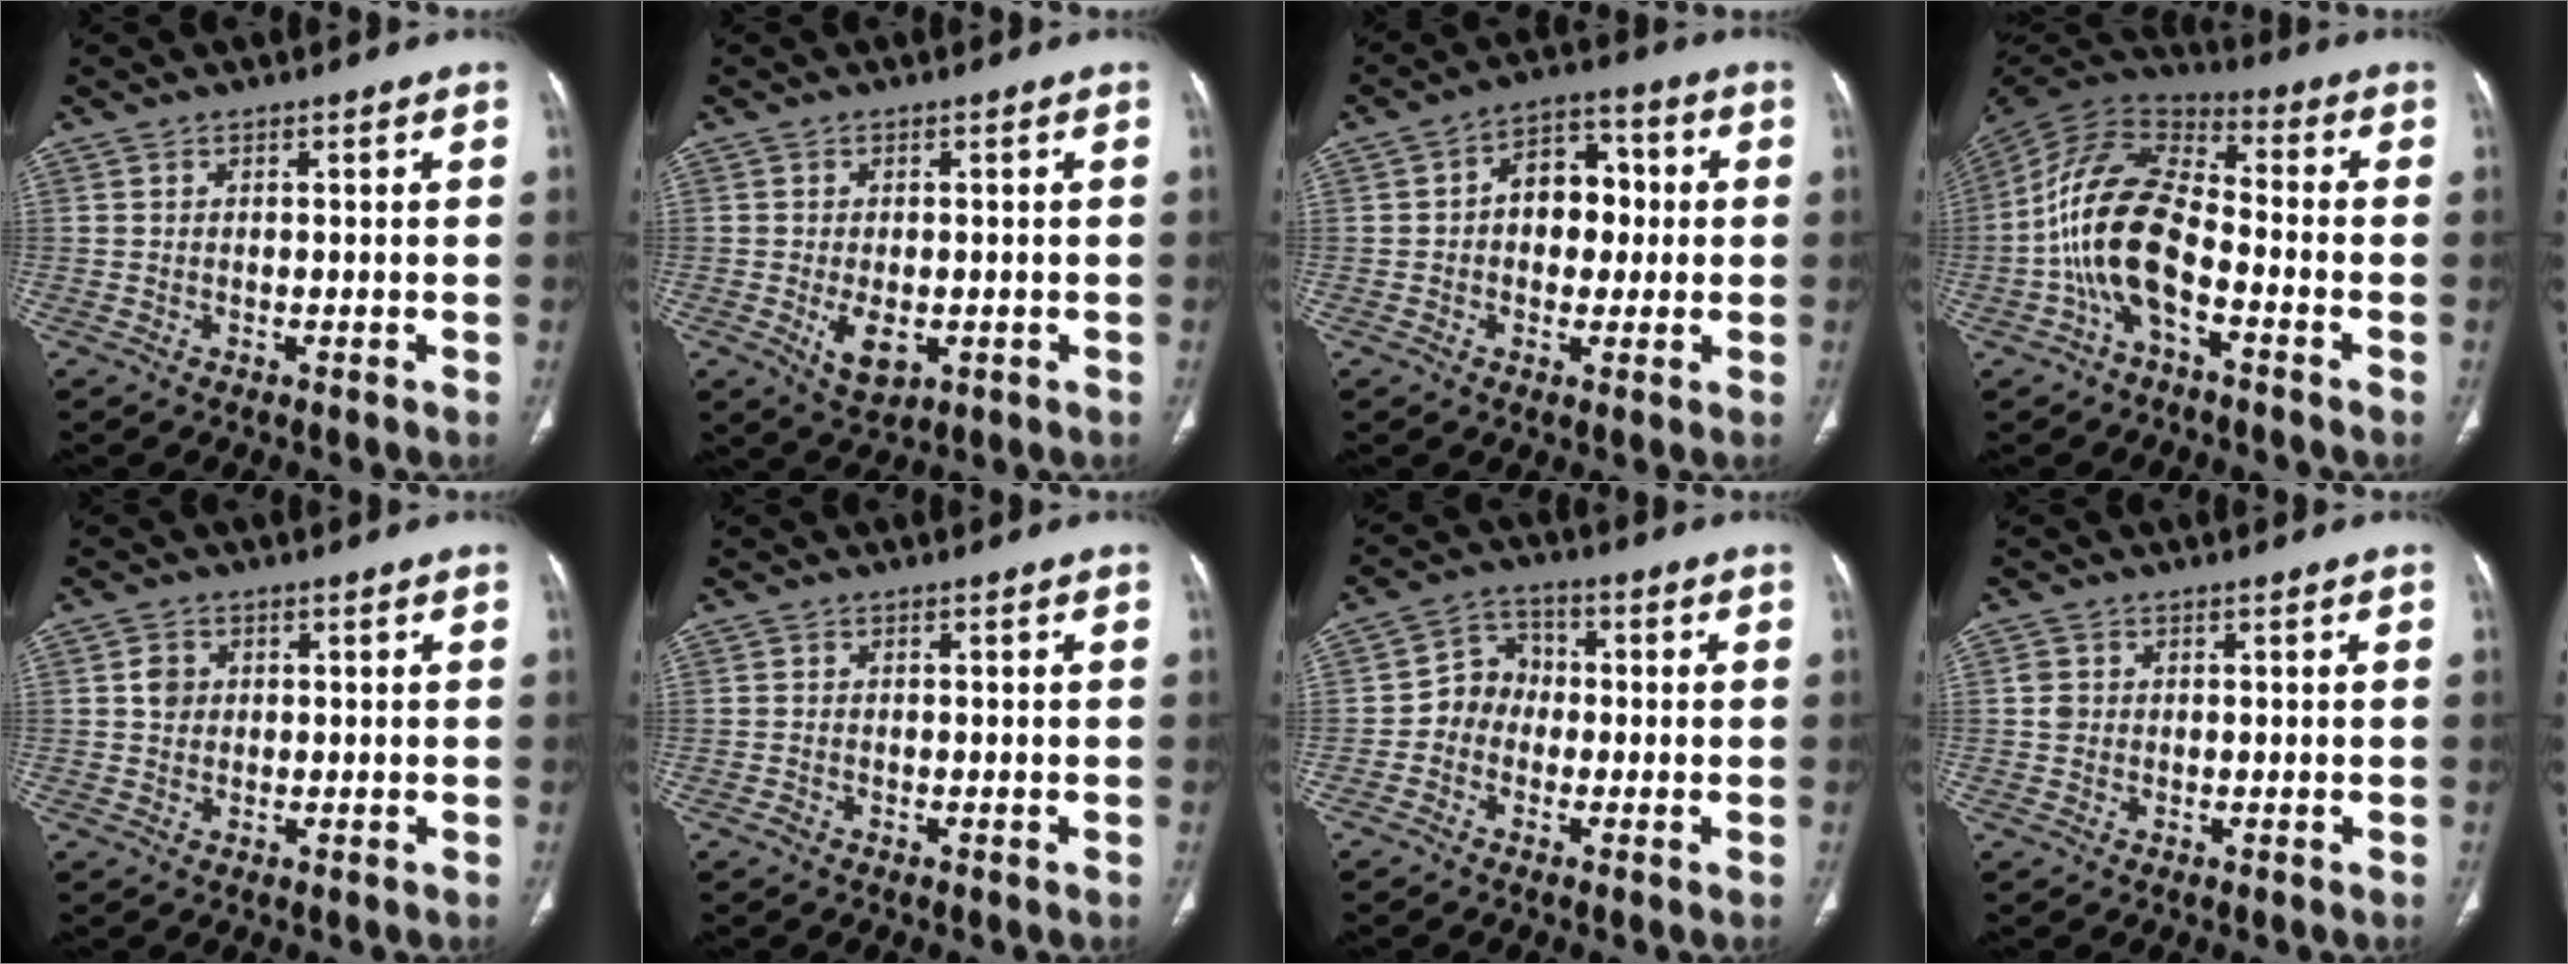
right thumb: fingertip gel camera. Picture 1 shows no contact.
{"total": 5.4, "force": [-1.3, 3.2, 4.2], "torque": [-0.065, -0.008, -0.011]}
{"total": 10.1, "force": [0.6, 7.2, 7.0], "torque": [-0.066, 0.026, 0.003]}
{"total": 15.8, "force": [-4.7, 8.1, 12.8], "torque": [-0.251, 0.051, -0.094]}
{"total": 2.5, "force": [0.4, 2.2, 1.1], "torque": [-0.009, 0.002, 0.006]}
{"total": 0.7, "force": [-0.5, 0.5, 0.2], "torque": [-0.006, 0.001, -0.012]}
{"total": 5.8, "force": [-1.2, 5.1, 2.5], "torque": [-0.016, 0.026, -0.038]}
{"total": 1.8, "force": [0.2, 1.7, 0.8], "torque": [-0.009, 0.003, 0.004]}